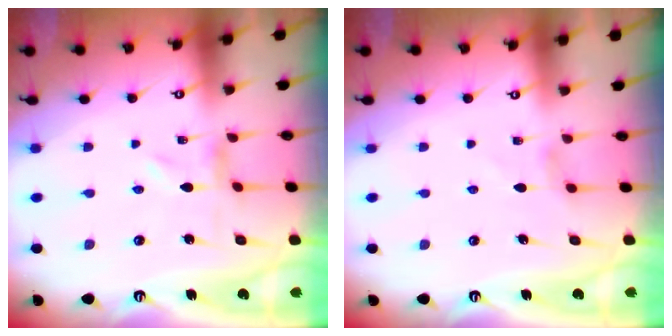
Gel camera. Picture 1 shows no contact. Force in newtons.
{"total": 1.0, "press": 1.0, "slide": 0.3}